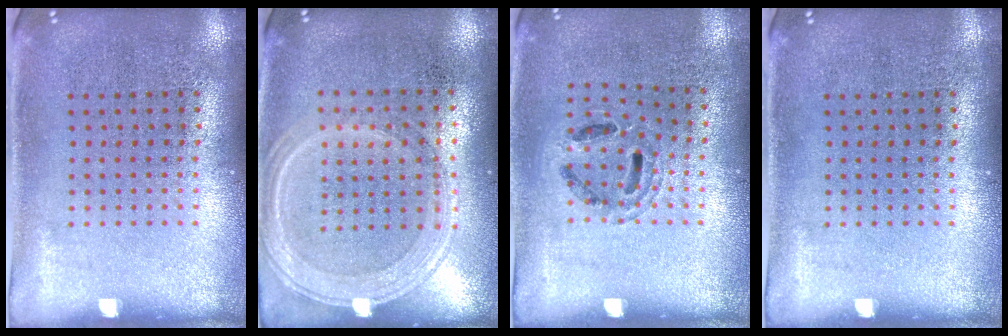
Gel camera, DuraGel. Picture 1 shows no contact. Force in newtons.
{"total": 1.3, "press": 1.2, "slide": 0.3}
{"total": 0.9, "press": 0.9, "slide": 0.1}
{"total": 0.0}